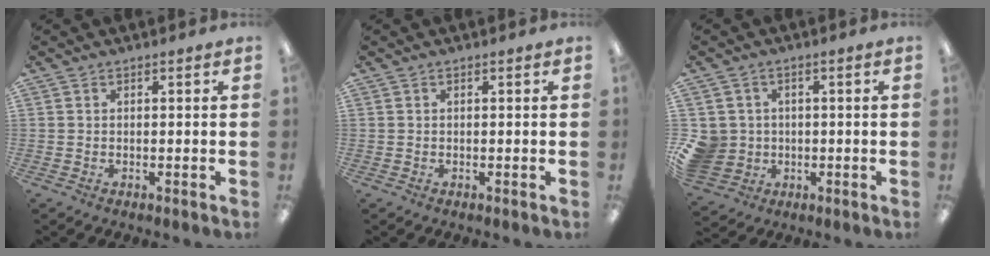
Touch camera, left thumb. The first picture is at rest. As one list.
[{"total": 0.0}, {"total": 6.7, "force": [-0.3, 6.5, 1.7], "torque": [-0.064, 0.008, -0.002]}]